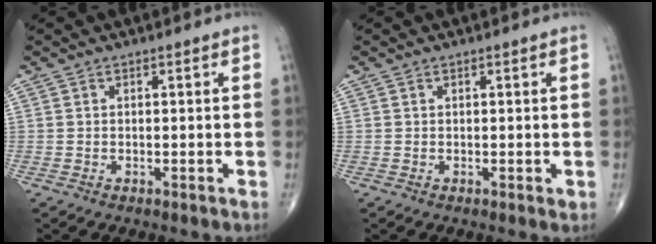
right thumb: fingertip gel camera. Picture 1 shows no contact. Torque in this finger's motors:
{"motor_torque": [-0.29, 0.04, -0.14, -0.05, 0.01]}